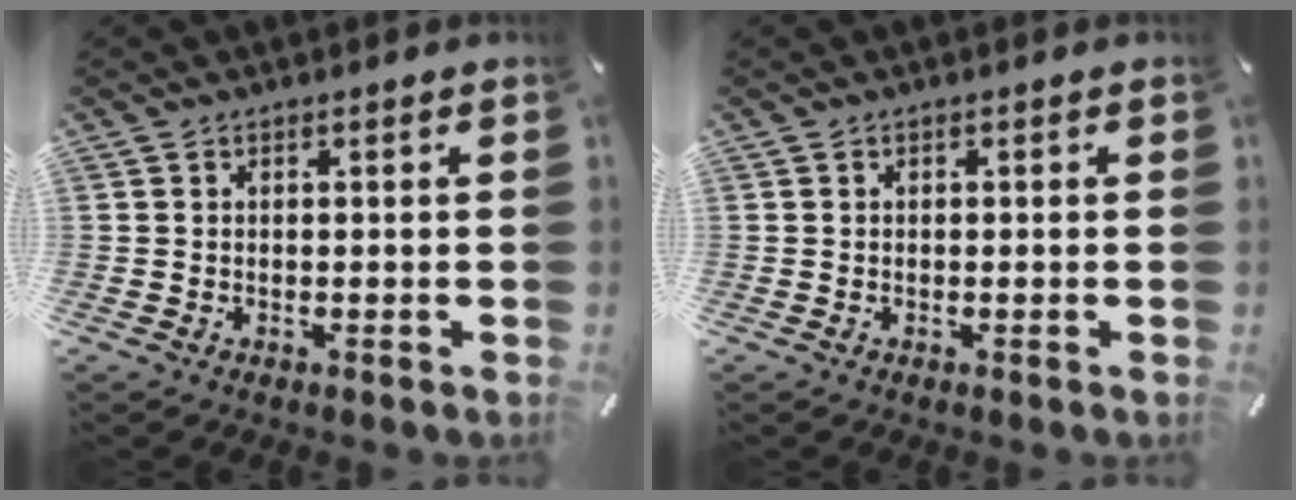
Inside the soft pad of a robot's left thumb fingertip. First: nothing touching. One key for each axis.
{"total": 0.0}